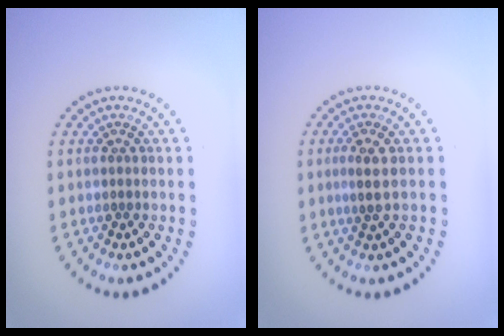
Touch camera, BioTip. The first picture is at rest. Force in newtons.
{"total": 1.6, "press": 1.3, "slide": 0.8}